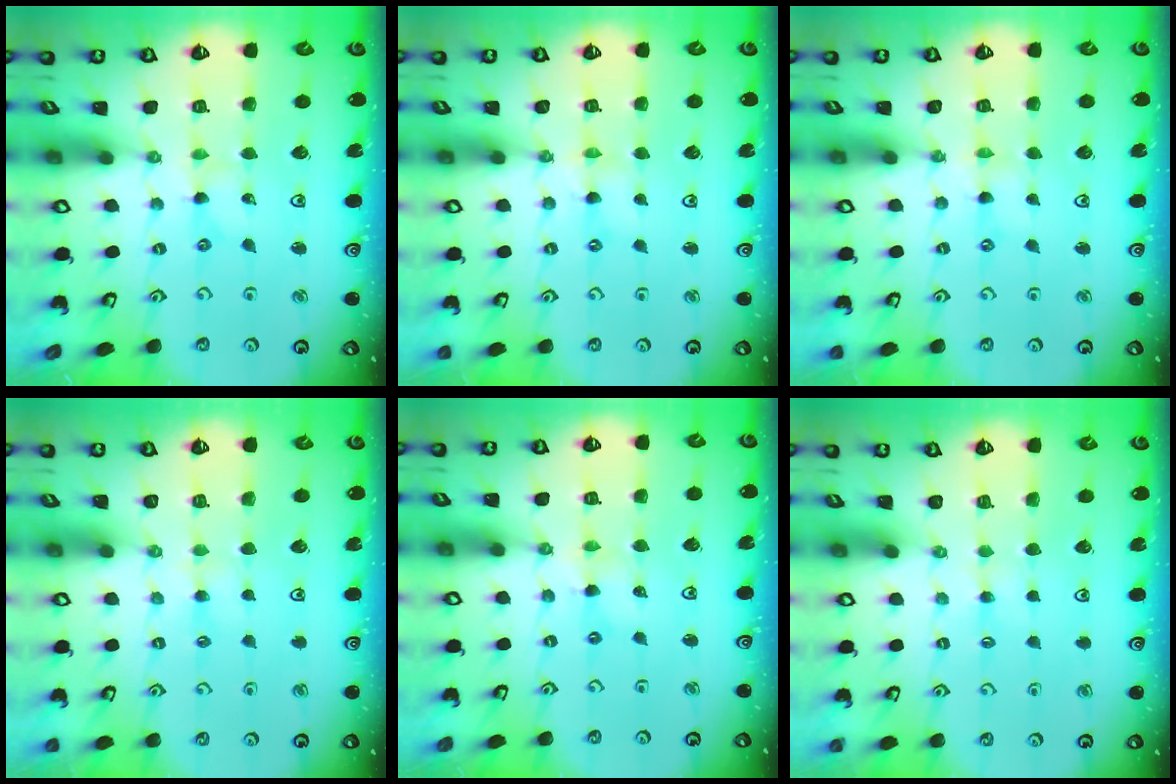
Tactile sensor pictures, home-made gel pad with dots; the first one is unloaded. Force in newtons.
{"total": 0.0}
{"total": 0.0}
{"total": 1.9, "press": 1.9, "slide": 0.3}
{"total": 1.9, "press": 1.9, "slide": 0.2}
{"total": 2.4, "press": 2.4, "slide": 0.4}